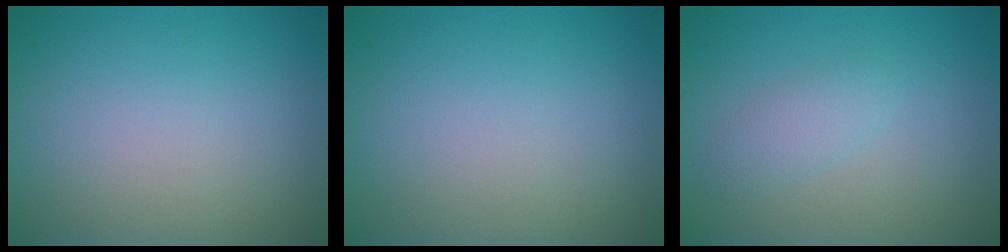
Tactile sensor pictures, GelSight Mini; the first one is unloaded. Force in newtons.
{"total": 0.0}
{"total": 1.6, "press": 1.6, "slide": 0.1}